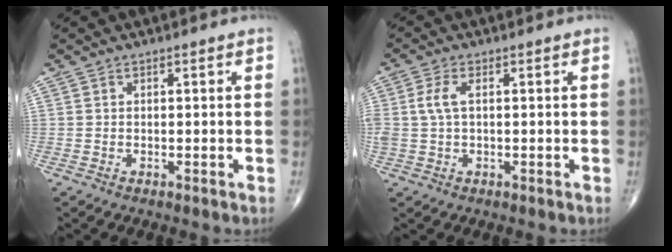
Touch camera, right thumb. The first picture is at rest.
{"total": 4.1, "force": [0.7, 2.0, 3.5], "torque": [-0.097, 0.010, 0.013]}